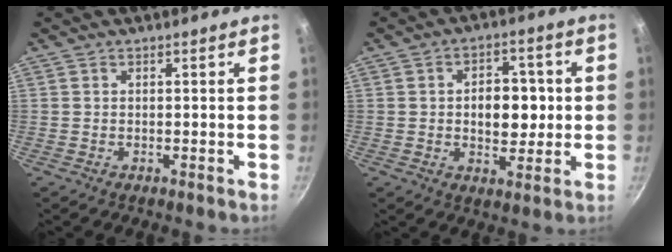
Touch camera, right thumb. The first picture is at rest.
{"total": 9.6, "force": [0.3, 6.3, 7.2], "torque": [-0.062, 0.006, 0.006]}